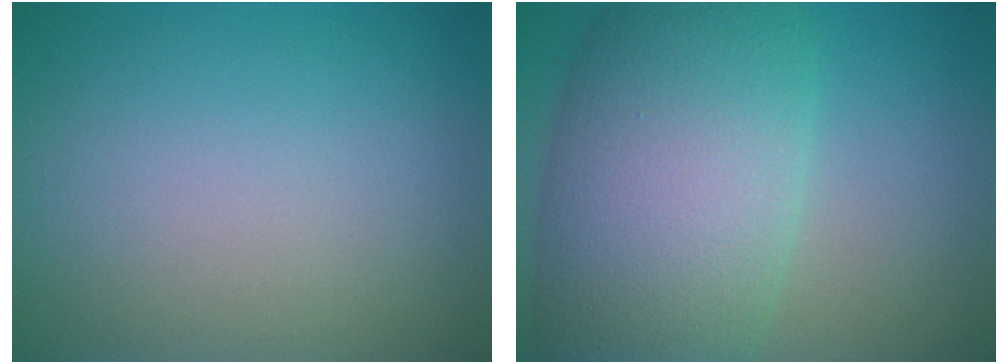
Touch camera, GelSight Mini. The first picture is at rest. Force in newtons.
{"total": 11.7, "press": 11.7, "slide": 0.7}